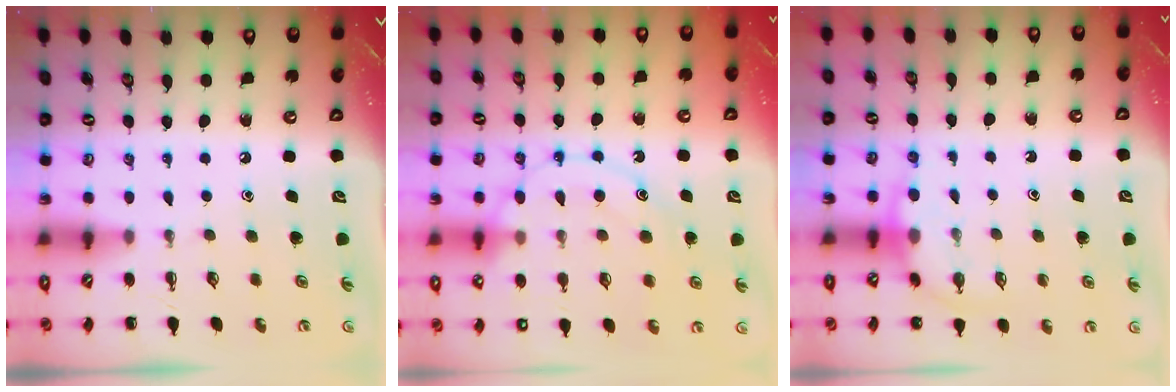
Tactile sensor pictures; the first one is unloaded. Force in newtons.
{"total": 14.3, "press": 14.3, "slide": 1.0}
{"total": 6.2, "press": 6.2, "slide": 0.5}